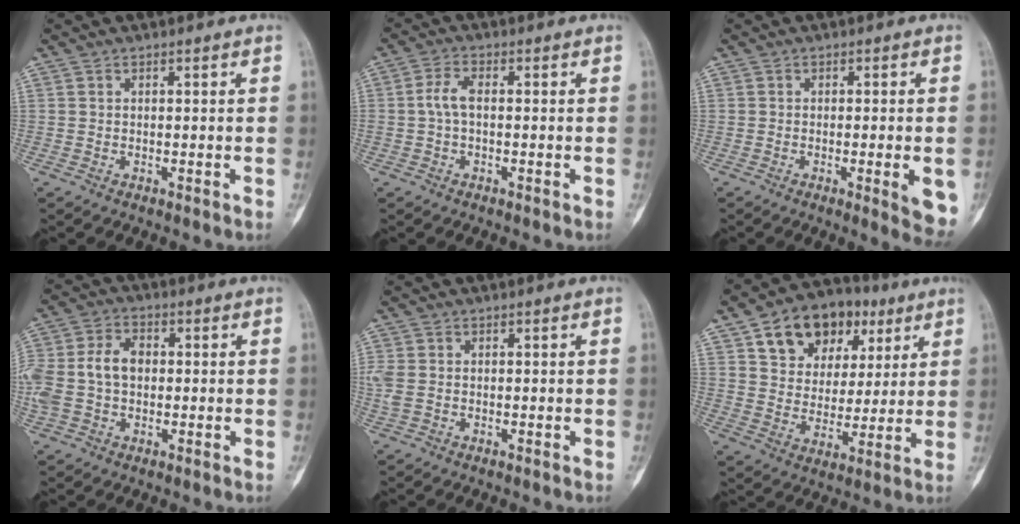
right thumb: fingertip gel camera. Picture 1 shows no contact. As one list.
[{"total": 3.5, "force": [-0.2, 1.8, 3.1], "torque": [-0.068, 0.008, -0.007]}, {"total": 7.2, "force": [-1.9, 1.6, 6.8], "torque": [-0.079, -0.008, -0.020]}, {"total": 11.5, "force": [0.2, 8.1, 8.2], "torque": [-0.189, 0.026, 0.004]}, {"total": 2.5, "force": [-0.1, 1.7, 1.9], "torque": [-0.067, 0.000, -0.001]}, {"total": 17.1, "force": [8.2, 12.1, 8.7], "torque": [-0.094, -0.005, 0.136]}]